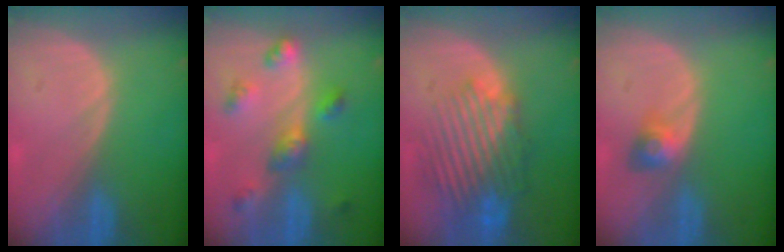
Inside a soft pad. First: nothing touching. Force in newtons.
{"total": 6.4, "press": 5.7, "slide": 2.8}
{"total": 10.2, "press": 9.1, "slide": 4.7}
{"total": 3.1, "press": 2.8, "slide": 1.4}